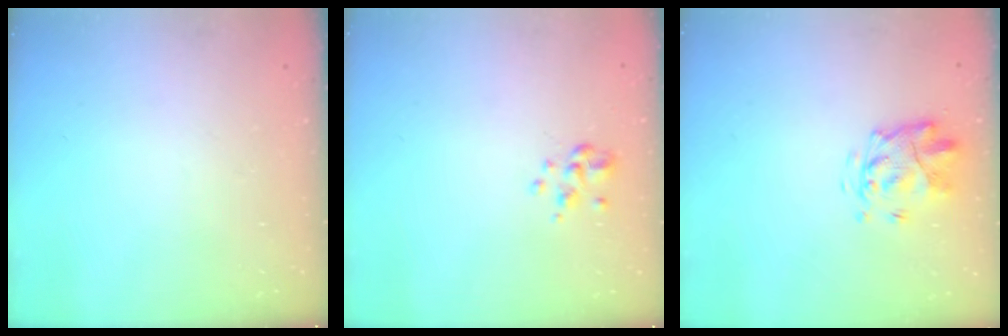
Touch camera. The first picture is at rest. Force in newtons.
{"total": 2.2, "press": 2.1, "slide": 0.7}
{"total": 3.7, "press": 3.4, "slide": 1.6}